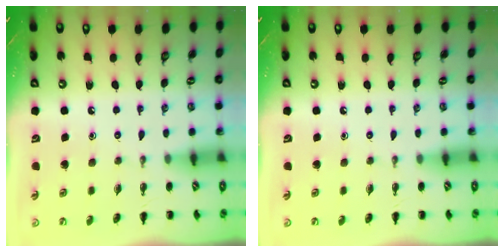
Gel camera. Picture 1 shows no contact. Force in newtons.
{"total": 0.0}